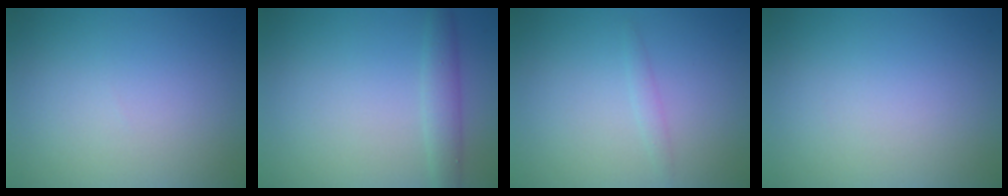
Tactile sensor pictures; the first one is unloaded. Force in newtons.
{"total": 2.1, "press": 2.1, "slide": 0.1}
{"total": 0.9, "press": 0.9, "slide": 0.1}
{"total": 0.0}